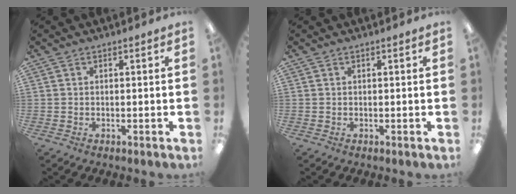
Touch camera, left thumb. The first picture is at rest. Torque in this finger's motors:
{"motor_torque": [0.00, 0.00, 0.00, 0.00, 0.00]}